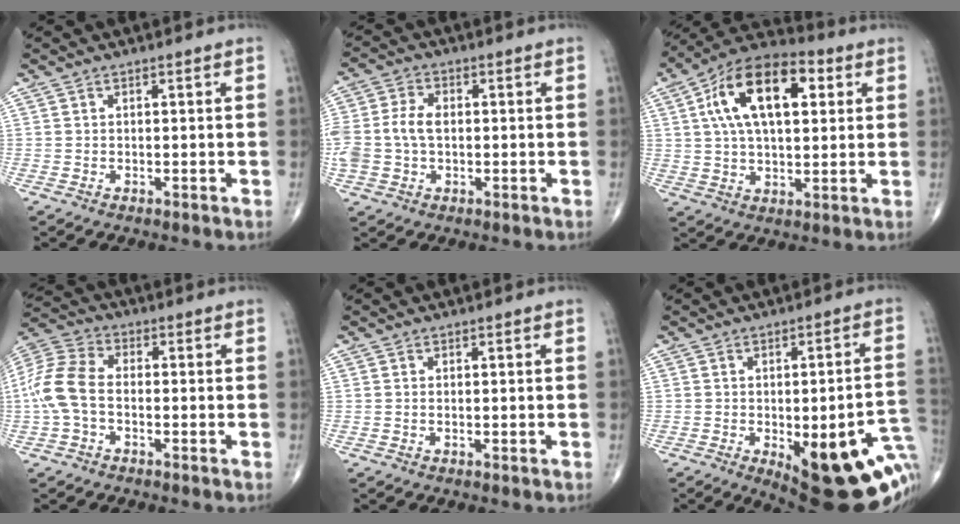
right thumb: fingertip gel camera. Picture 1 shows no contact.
{"total": 9.5, "force": [-0.2, 6.6, 6.9], "torque": [-0.157, 0.021, -0.004]}
{"total": 17.9, "force": [5.0, 9.3, 14.5], "torque": [-0.228, 0.017, 0.077]}
{"total": 10.2, "force": [-1.4, 6.4, 7.9], "torque": [-0.175, 0.028, -0.039]}
{"total": 0.0}
{"total": 24.1, "force": [-7.0, 8.5, 21.4], "torque": [-0.203, 0.009, -0.065]}